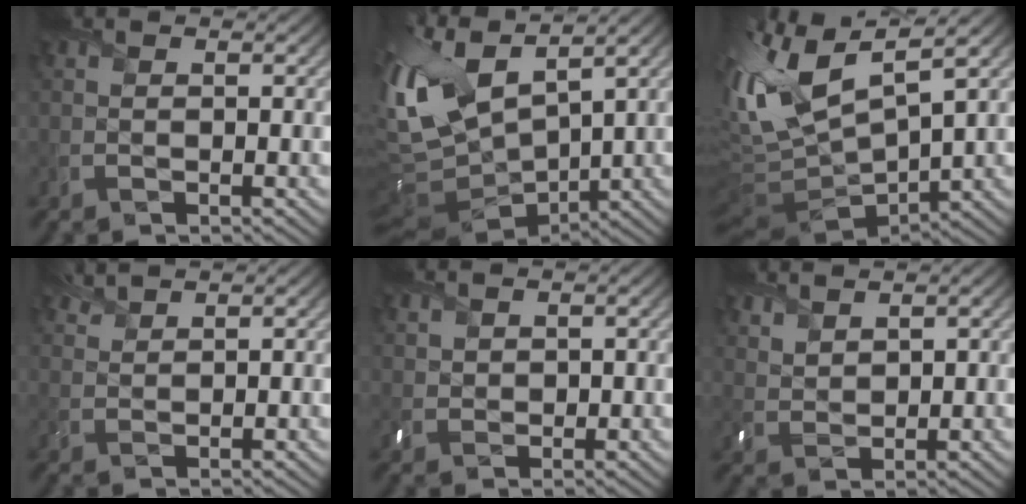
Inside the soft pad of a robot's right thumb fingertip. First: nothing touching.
{"total": 13.5, "force": [4.1, 6.5, 11.0], "torque": [-0.275, 0.005, 0.089]}
{"total": 13.2, "force": [3.3, 5.1, 11.7], "torque": [-0.281, 0.008, 0.067]}
{"total": 2.2, "force": [2.1, 0.3, 0.6], "torque": [-0.020, 0.004, 0.047]}
{"total": 1.9, "force": [1.2, 1.3, 0.6], "torque": [-0.019, 0.000, 0.028]}
{"total": 3.7, "force": [3.0, 1.4, 1.6], "torque": [-0.043, -0.001, 0.069]}